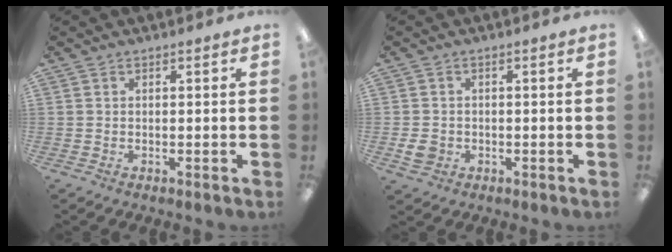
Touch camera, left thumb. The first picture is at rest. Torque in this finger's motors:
{"motor_torque": [-0.58, 0.05, -0.23, 0.18, 0.03]}